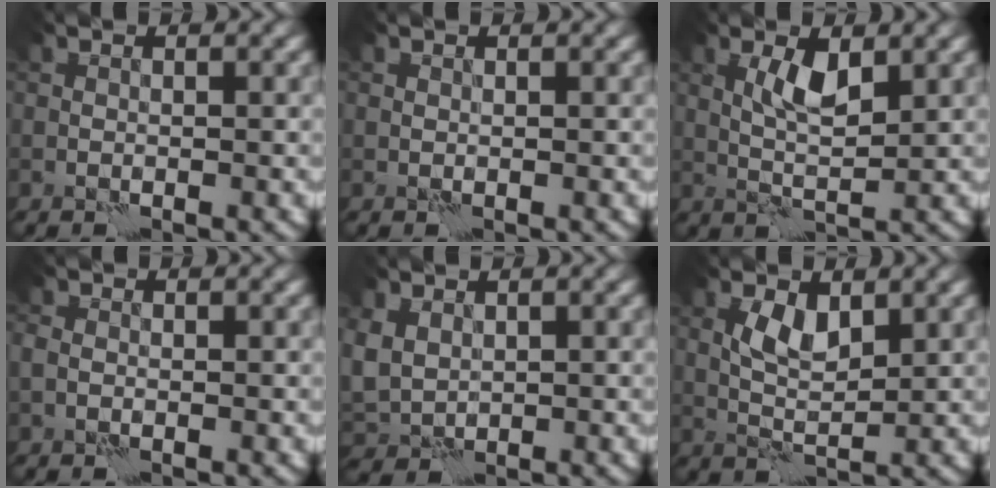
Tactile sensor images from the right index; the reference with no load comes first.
{"total": 0.0}
{"total": 2.8, "force": [1.3, 0.7, 2.3], "torque": [-0.050, -0.002, 0.027]}
{"total": 0.6, "force": [-0.3, 0.5, 0.2], "torque": [-0.006, 0.002, -0.009]}
{"total": 3.1, "force": [1.1, 2.5, 1.5], "torque": [-0.046, -0.005, 0.023]}
{"total": 2.7, "force": [1.3, 1.1, 2.0], "torque": [-0.044, -0.004, 0.029]}